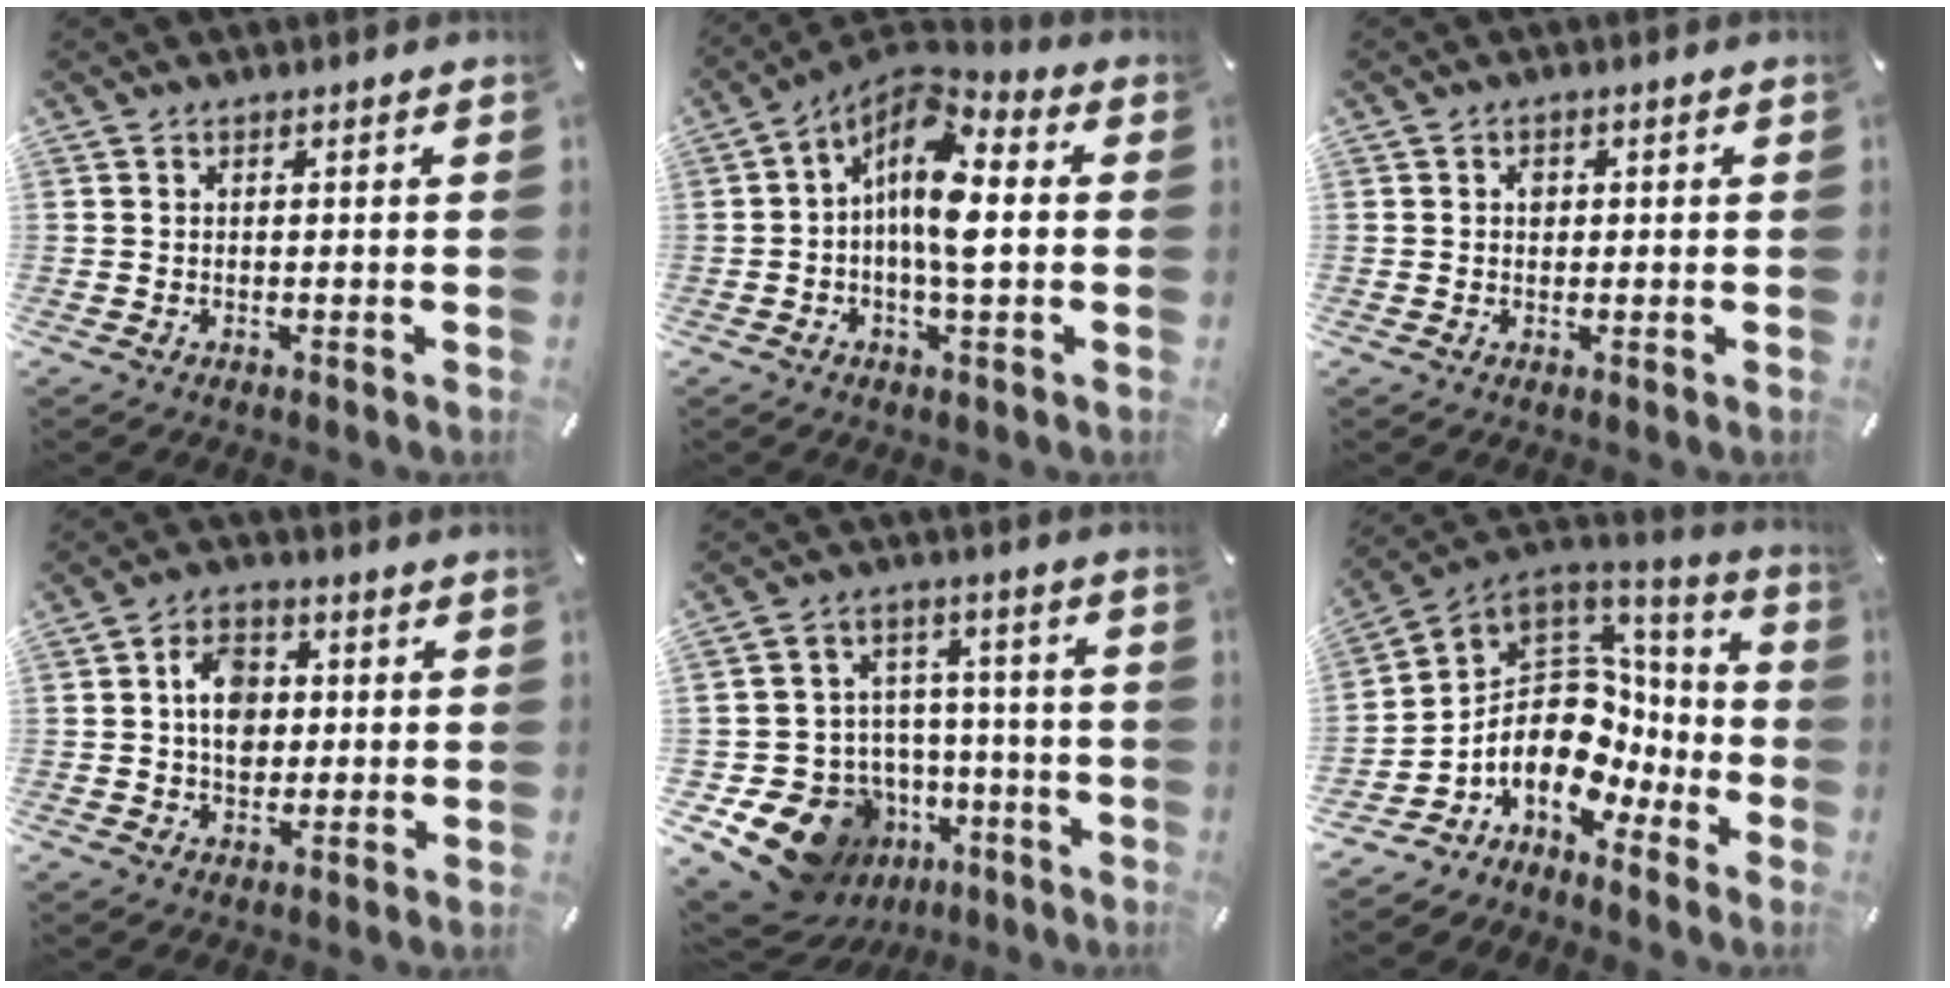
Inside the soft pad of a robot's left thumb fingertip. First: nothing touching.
{"total": 13.1, "force": [0.1, 6.0, 11.6], "torque": [-0.227, -0.013, 0.000]}
{"total": 1.8, "force": [0.1, 1.6, 0.9], "torque": [-0.010, 0.005, -0.002]}
{"total": 8.3, "force": [0.4, 6.4, 5.1], "torque": [-0.086, 0.007, 0.005]}
{"total": 16.8, "force": [-9.0, 13.0, 5.8], "torque": [-0.091, 0.049, -0.126]}
{"total": 16.2, "force": [-0.8, 12.1, 10.6], "torque": [-0.210, -0.044, -0.010]}